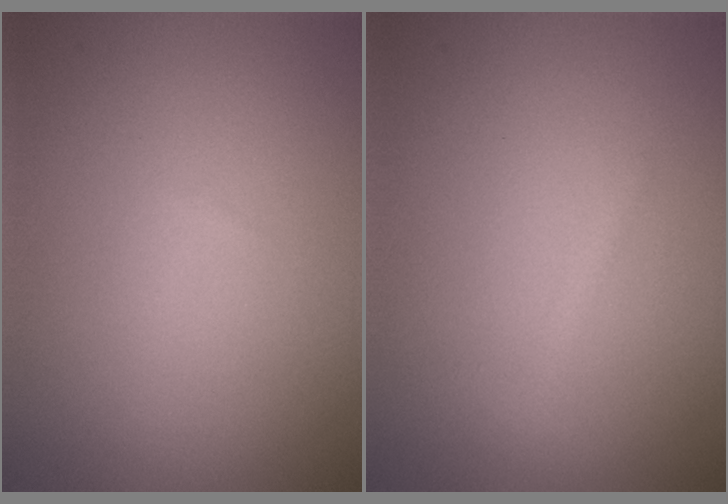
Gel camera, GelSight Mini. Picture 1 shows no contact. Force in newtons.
{"total": 1.0, "press": 1.0, "slide": 0.1}